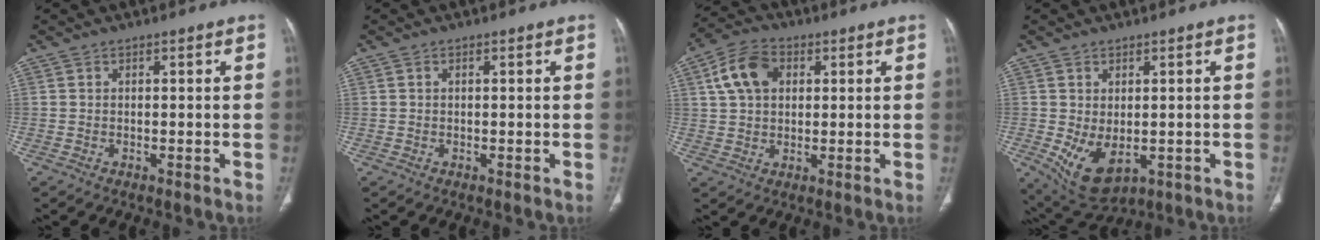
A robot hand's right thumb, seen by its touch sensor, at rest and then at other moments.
{"total": 0.0}
{"total": 9.0, "force": [2.7, 6.2, 6.0], "torque": [-0.105, 0.010, 0.046]}
{"total": 8.2, "force": [-1.4, 4.8, 6.5], "torque": [-0.111, -0.010, 0.001]}